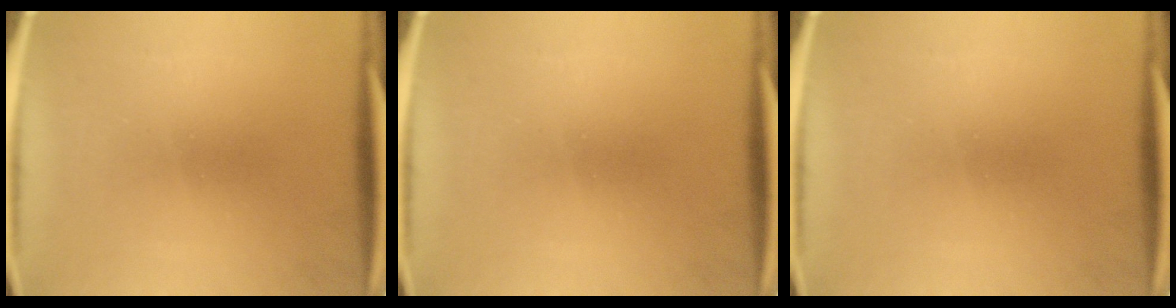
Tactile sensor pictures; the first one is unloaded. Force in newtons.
{"total": 0.0}
{"total": 0.0}